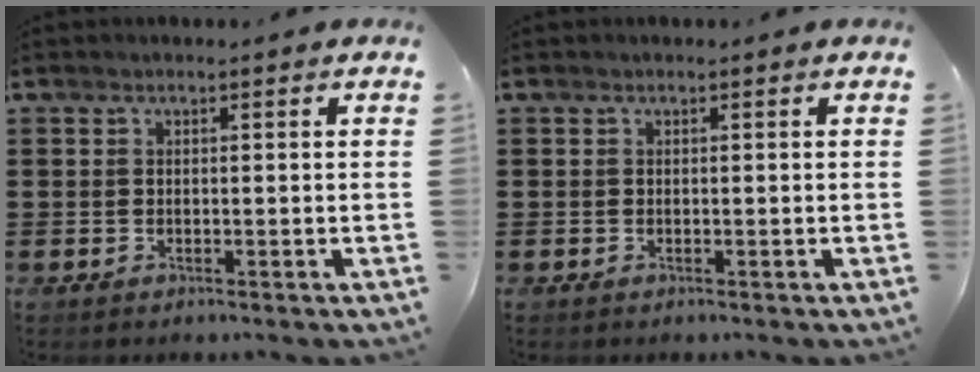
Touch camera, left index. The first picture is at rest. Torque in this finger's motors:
{"motor_torque": [0.00, -0.01, 0.00, 0.00]}